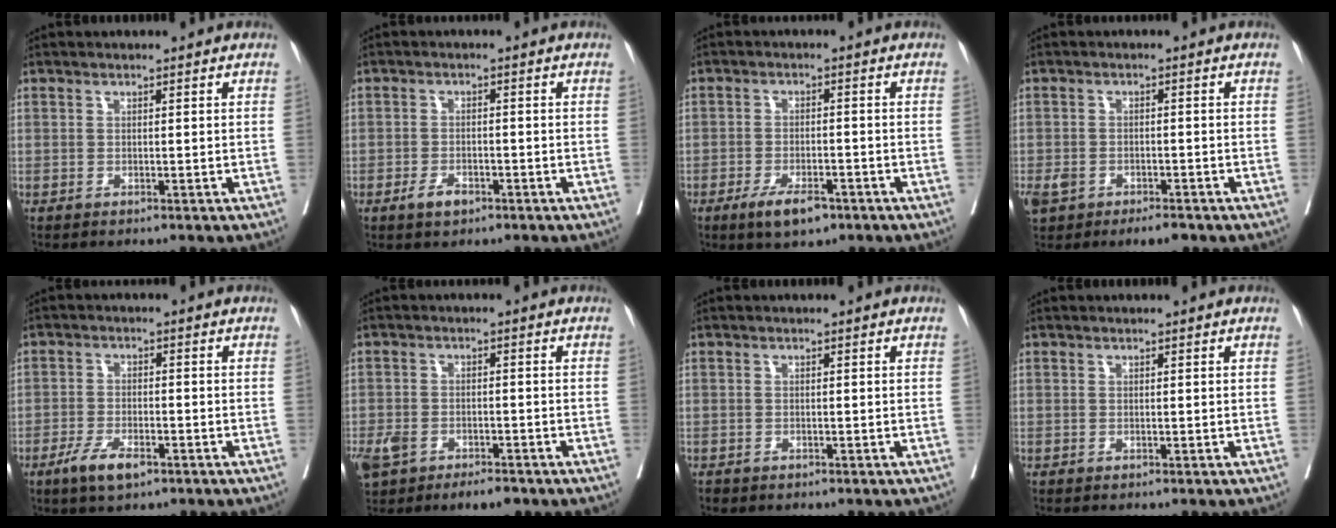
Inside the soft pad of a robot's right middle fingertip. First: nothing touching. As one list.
[{"total": 2.7, "force": [-1.7, 1.4, 1.6], "torque": [-0.028, 0.003, -0.025]}, {"total": 5.4, "force": [-3.4, 2.0, 3.7], "torque": [-0.069, -0.004, -0.051]}, {"total": 4.8, "force": [-2.9, 2.3, 3.0], "torque": [-0.052, 0.001, -0.041]}, {"total": 5.0, "force": [-3.0, 1.9, 3.5], "torque": [-0.069, -0.003, -0.051]}, {"total": 7.3, "force": [-4.5, 3.6, 4.5], "torque": [-0.082, 0.003, -0.073]}, {"total": 0.9, "force": [-0.7, 0.5, 0.2], "torque": [-0.008, 0.000, -0.011]}, {"total": 0.0}]